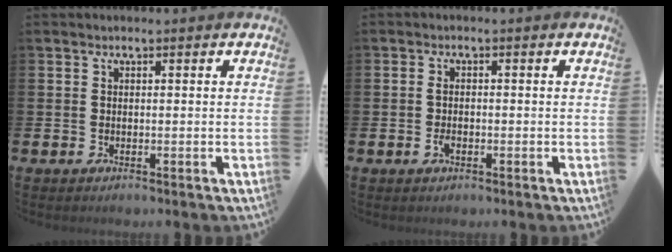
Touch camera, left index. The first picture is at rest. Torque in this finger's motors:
{"motor_torque": [0.18, 0.09, 0.03, 0.00]}